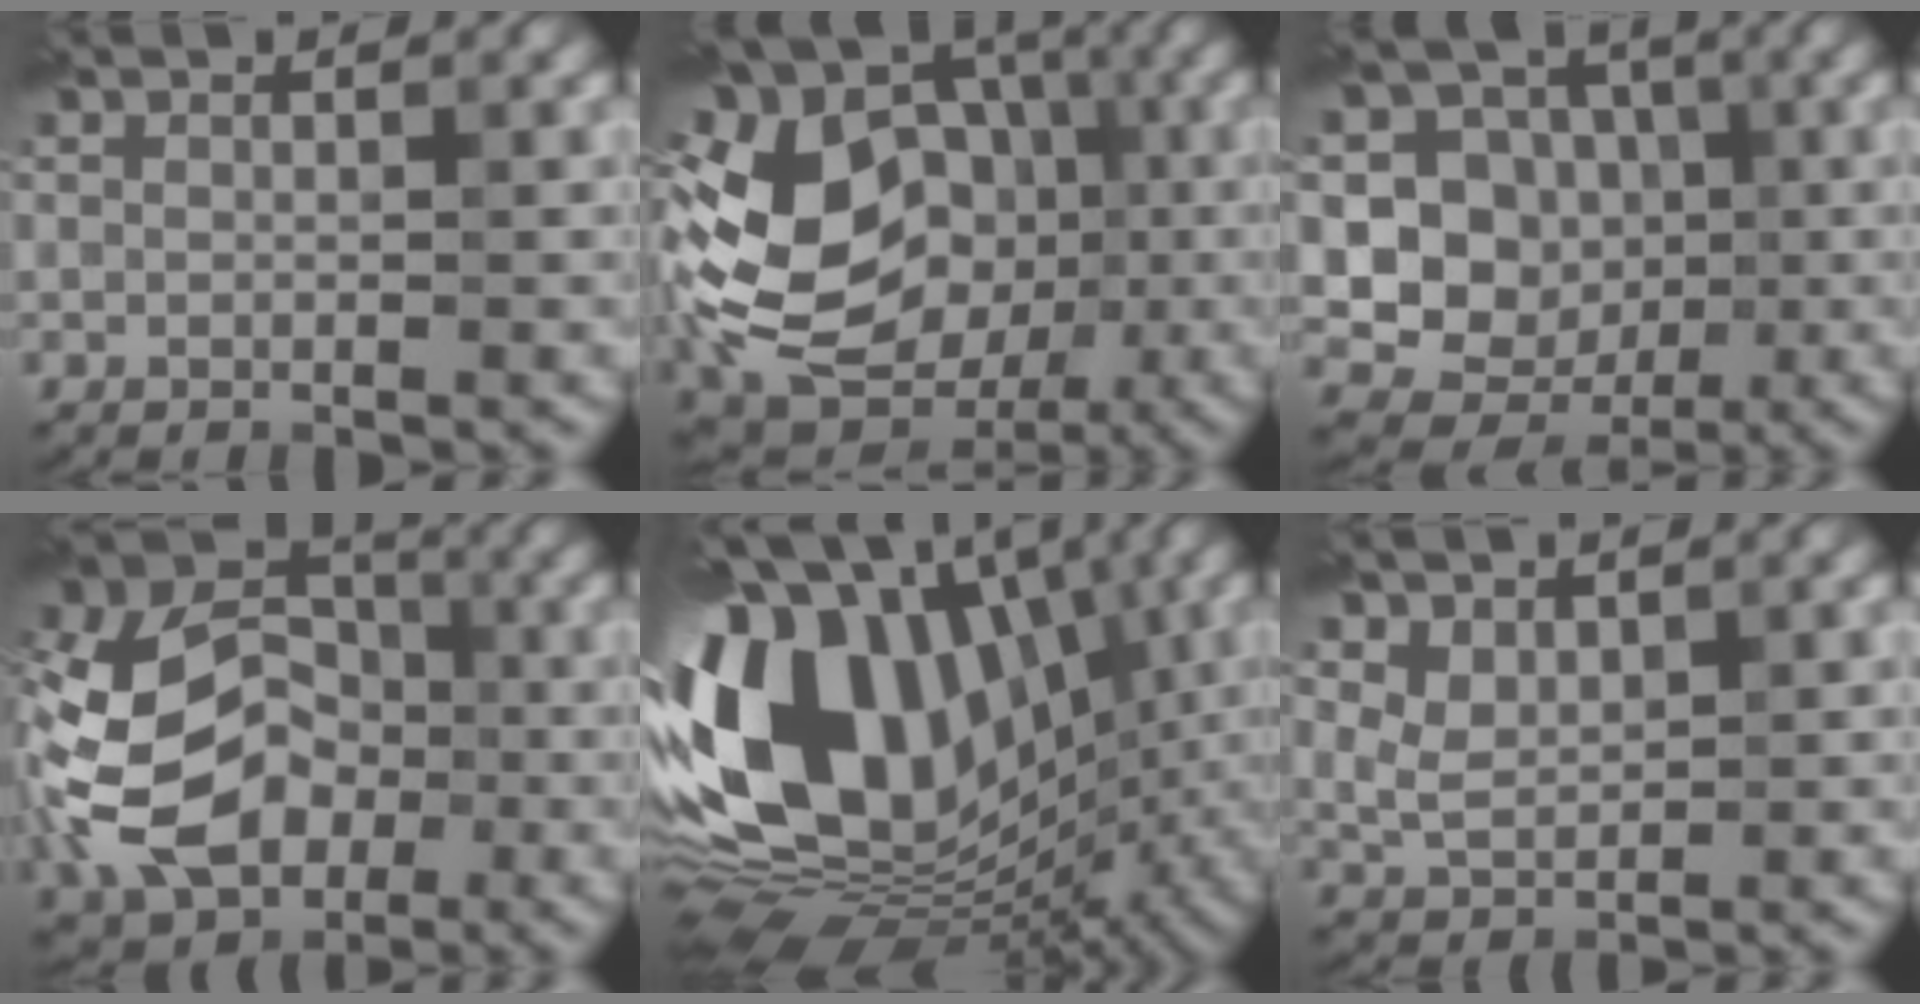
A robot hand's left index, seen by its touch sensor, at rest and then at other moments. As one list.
[{"total": 18.0, "force": [-2.6, 14.2, 10.7], "torque": [-0.220, 0.014, -0.052]}, {"total": 8.7, "force": [-0.3, 7.9, 3.6], "torque": [-0.057, 0.002, -0.025]}, {"total": 15.3, "force": [-3.4, 11.7, 9.2], "torque": [-0.185, -0.019, -0.078]}, {"total": 17.7, "force": [-0.1, 12.1, 12.8], "torque": [-0.265, 0.023, -0.015]}, {"total": 2.0, "force": [1.0, 1.4, 1.1], "torque": [-0.027, -0.009, 0.025]}]